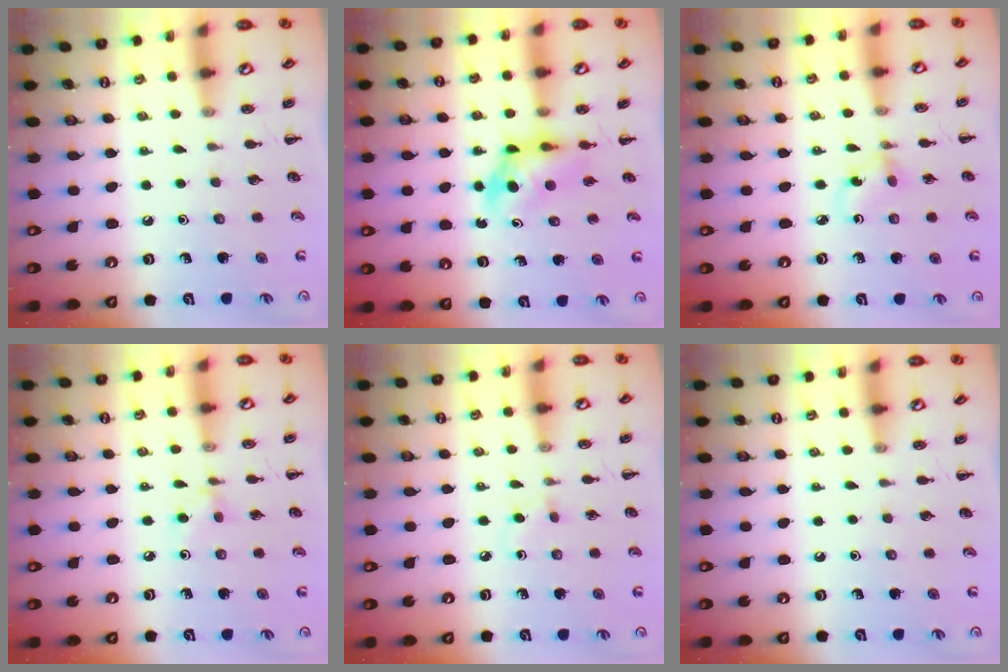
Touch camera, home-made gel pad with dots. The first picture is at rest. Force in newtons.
{"total": 5.2, "press": 5.1, "slide": 1.1}
{"total": 2.9, "press": 2.7, "slide": 0.9}
{"total": 3.4, "press": 3.2, "slide": 1.2}
{"total": 2.7, "press": 2.5, "slide": 0.9}
{"total": 0.0}